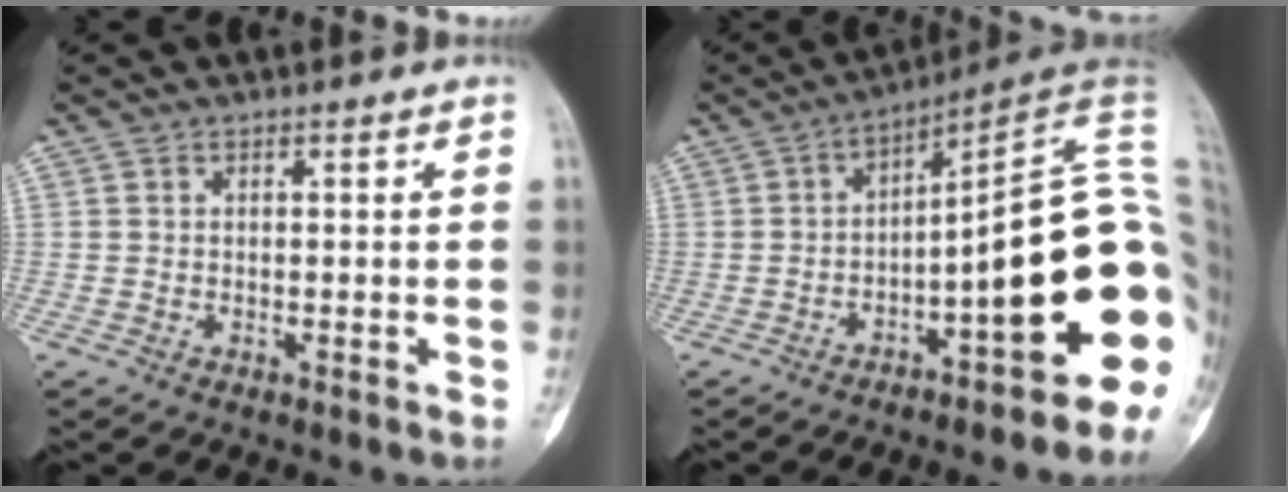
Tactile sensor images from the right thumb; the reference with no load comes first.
{"total": 21.0, "force": [-3.6, 4.2, 20.3], "torque": [-0.212, 0.040, -0.045]}